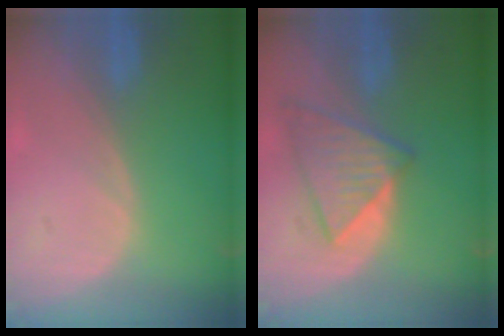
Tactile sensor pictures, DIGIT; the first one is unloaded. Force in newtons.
{"total": 7.2, "press": 7.0, "slide": 1.7}